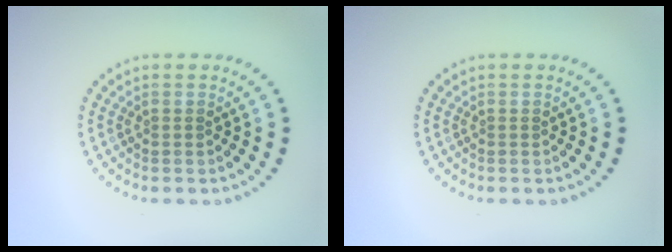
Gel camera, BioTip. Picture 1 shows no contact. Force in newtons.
{"total": 0.0}